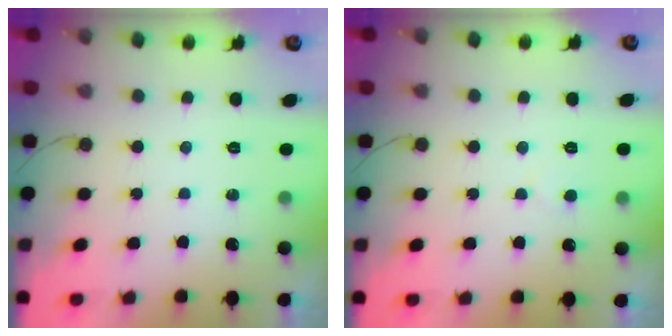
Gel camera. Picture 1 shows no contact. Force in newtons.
{"total": 2.6, "press": 2.6, "slide": 0.2}